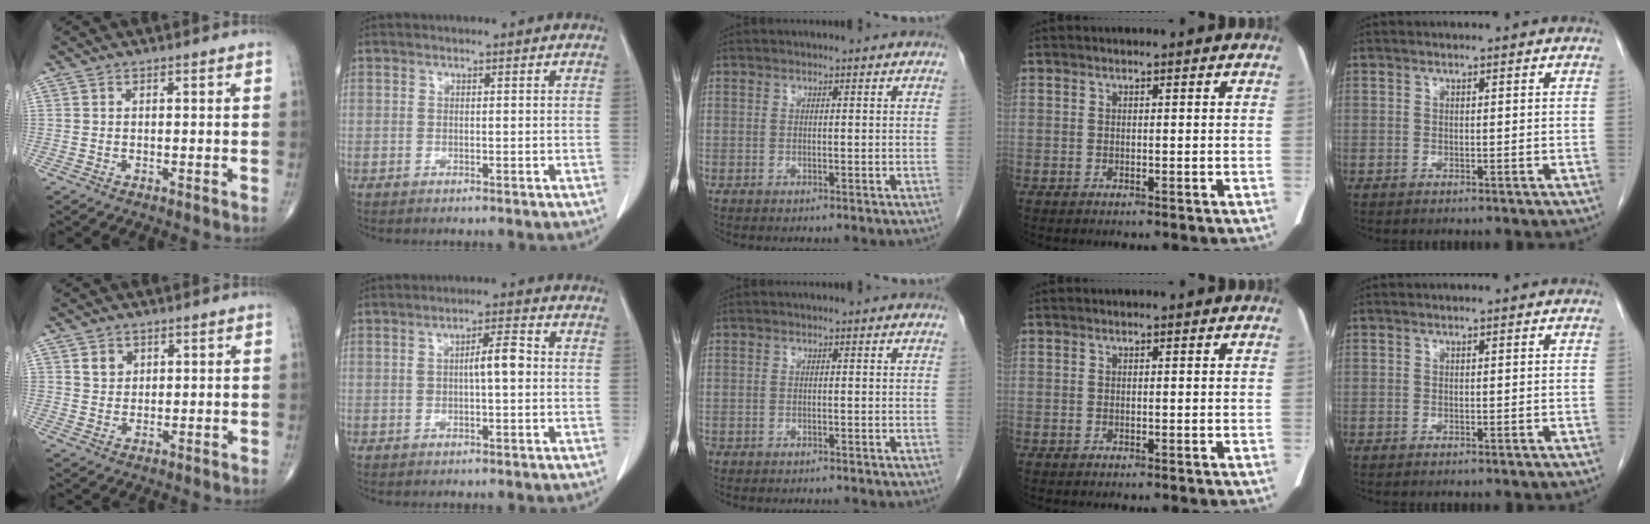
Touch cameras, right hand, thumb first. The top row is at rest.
{"thumb": {"total": 3.1, "force": [1.5, 2.5, 1.1], "torque": [-0.003, -0.011, 0.028]}, "index": {"total": 4.3, "force": [0.3, 1.0, 4.2], "torque": [-0.070, 0.014, 0.006]}, "middle": {"total": 3.3, "force": [-2.9, 1.2, 1.0], "torque": [-0.015, -0.005, -0.040]}}